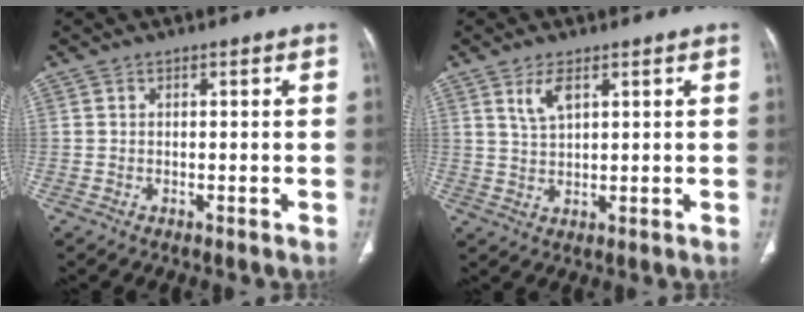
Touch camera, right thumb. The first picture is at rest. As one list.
[{"total": 4.1, "force": [2.2, 1.6, 3.0], "torque": [-0.059, -0.010, 0.050]}]